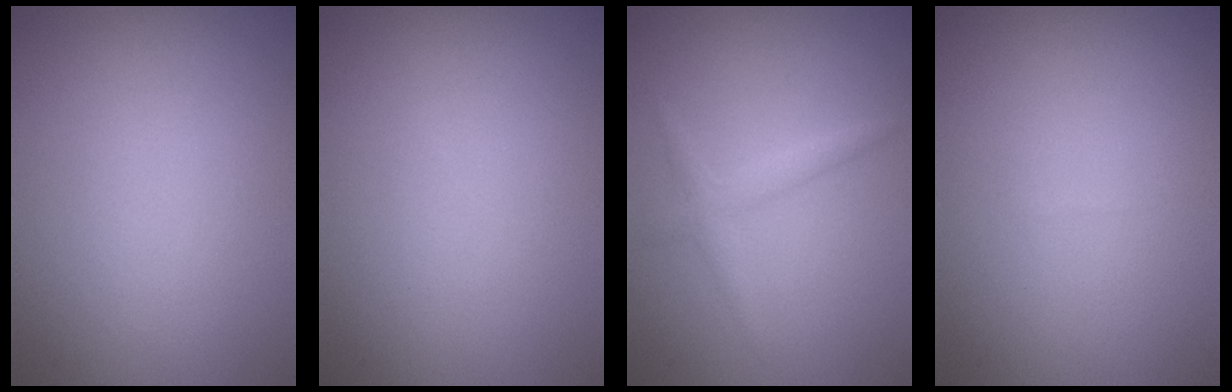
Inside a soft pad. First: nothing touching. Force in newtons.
{"total": 0.0}
{"total": 1.5, "press": 1.5, "slide": 0.1}
{"total": 0.0}